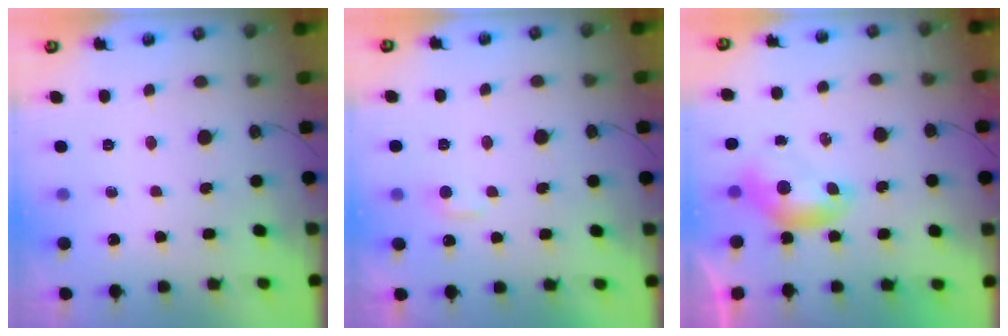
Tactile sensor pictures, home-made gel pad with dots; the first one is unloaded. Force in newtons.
{"total": 2.4, "press": 2.3, "slide": 0.5}
{"total": 0.0}